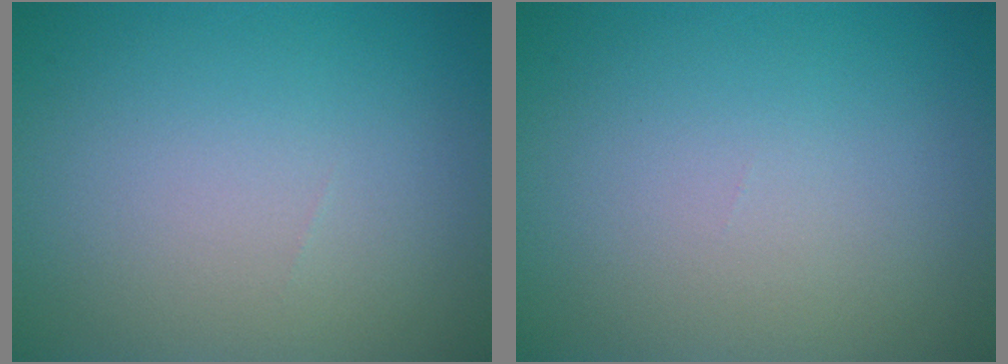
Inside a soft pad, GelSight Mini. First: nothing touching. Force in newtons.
{"total": 0.0}